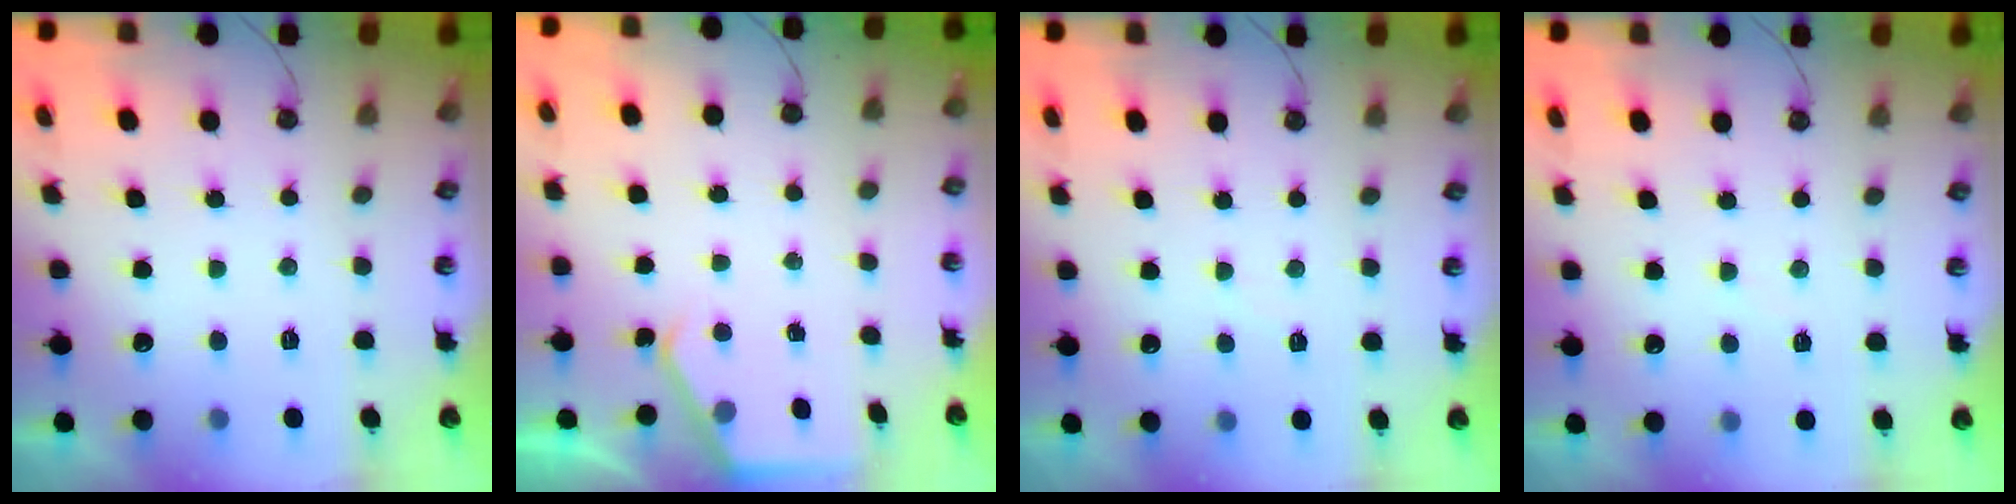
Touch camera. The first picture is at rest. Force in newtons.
{"total": 2.2, "press": 2.2, "slide": 0.3}
{"total": 3.0, "press": 2.9, "slide": 0.4}
{"total": 2.2, "press": 2.2, "slide": 0.3}